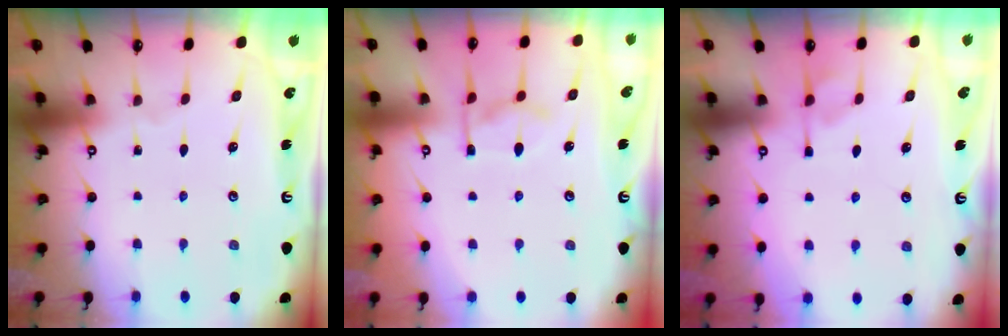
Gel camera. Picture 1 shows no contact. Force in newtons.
{"total": 9.7, "press": 9.6, "slide": 1.1}
{"total": 0.9, "press": 0.1, "slide": 0.9}